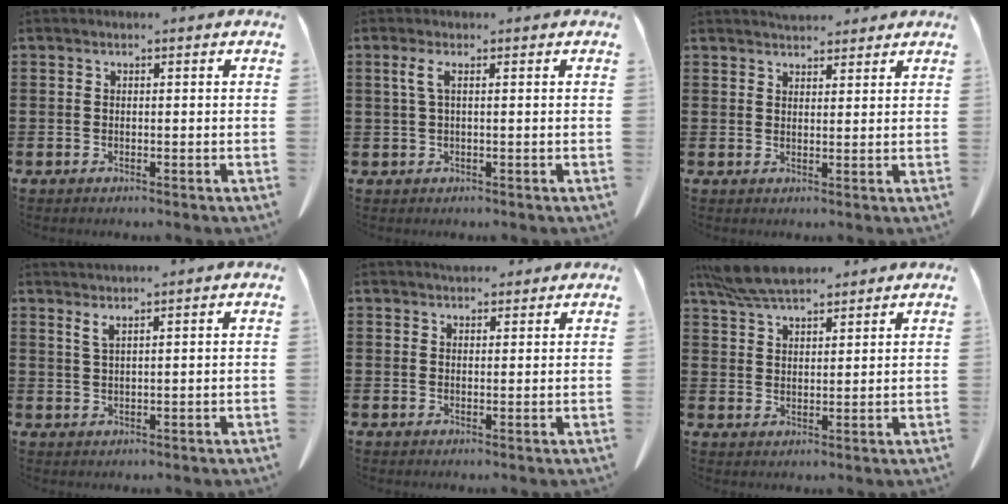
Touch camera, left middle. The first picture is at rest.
{"total": 2.0, "force": [0.5, 0.2, 2.0], "torque": [-0.048, -0.005, 0.006]}
{"total": 2.8, "force": [2.7, 0.6, 0.3], "torque": [-0.013, -0.005, 0.053]}
{"total": 2.1, "force": [1.5, 0.0, 1.4], "torque": [-0.031, -0.002, 0.029]}
{"total": 2.5, "force": [2.3, 0.7, 0.3], "torque": [-0.013, -0.004, 0.046]}
{"total": 6.8, "force": [6.0, 1.6, 2.9], "torque": [-0.074, -0.015, 0.114]}